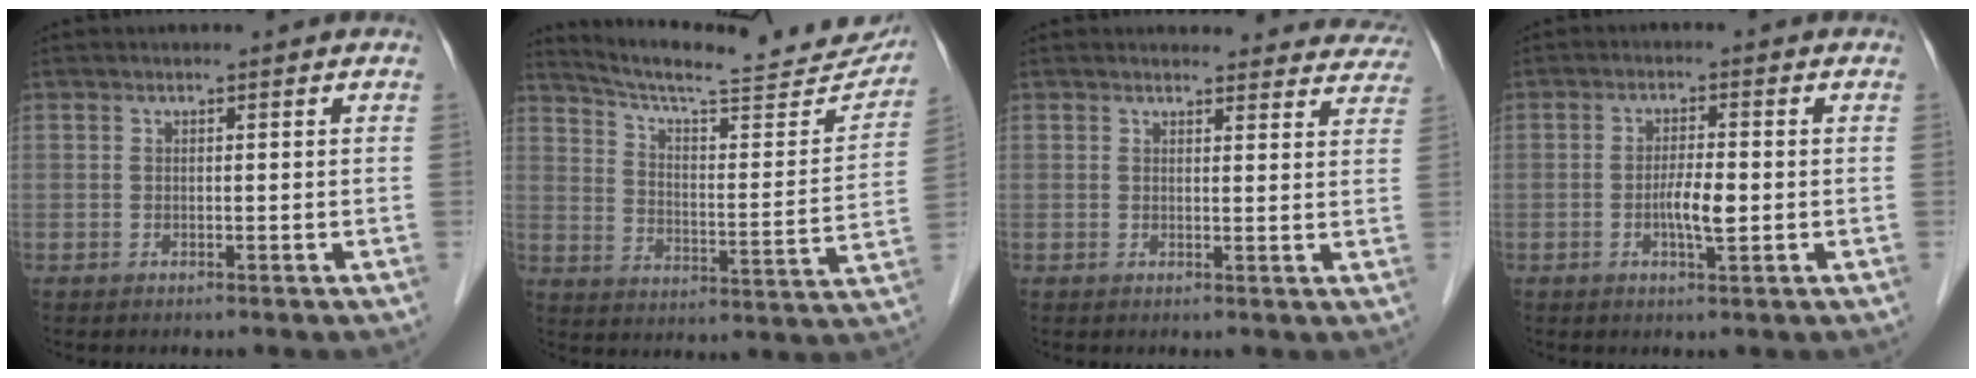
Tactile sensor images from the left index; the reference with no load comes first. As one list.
[{"total": 23.9, "force": [22.0, 3.1, 8.8], "torque": [-0.131, -0.049, 0.290]}, {"total": 14.3, "force": [13.7, 3.8, 1.8], "torque": [0.020, -0.020, 0.126]}, {"total": 3.7, "force": [-0.7, 0.6, 3.6], "torque": [-0.068, -0.002, -0.012]}]